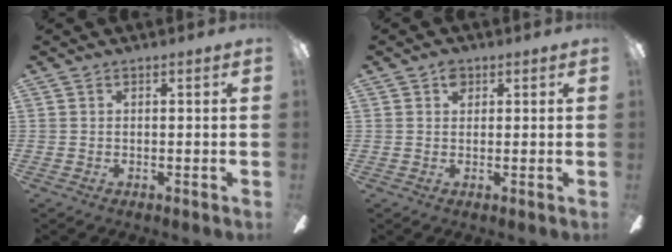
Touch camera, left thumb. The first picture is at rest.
{"total": 2.7, "force": [1.3, 1.9, 1.5], "torque": [-0.015, -0.001, 0.019]}